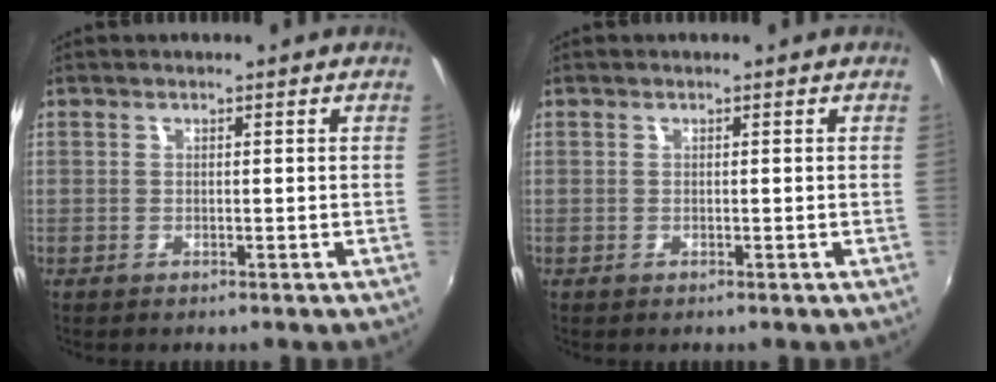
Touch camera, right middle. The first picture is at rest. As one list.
[{"total": 0.0}]